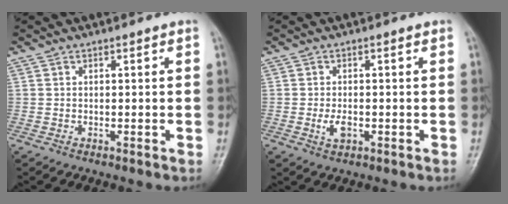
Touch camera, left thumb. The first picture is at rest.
{"total": 2.7, "force": [-0.7, 1.5, 2.2], "torque": [-0.043, -0.003, -0.011]}